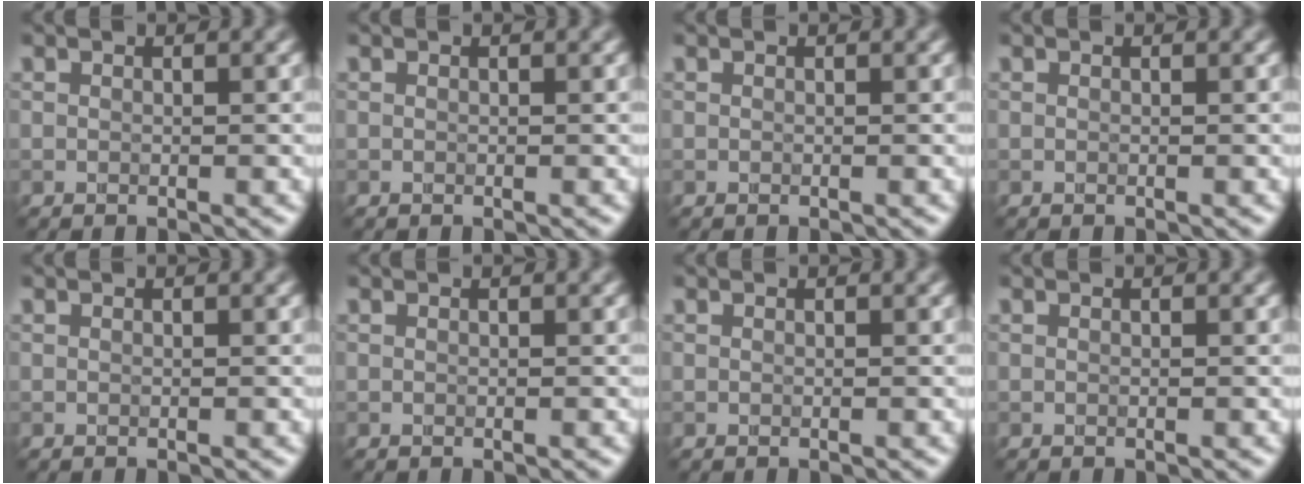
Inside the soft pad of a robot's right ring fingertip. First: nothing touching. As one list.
[{"total": 0.0}, {"total": 0.0}, {"total": 0.0}, {"total": 0.0}, {"total": 0.0}, {"total": 0.0}, {"total": 0.0}]